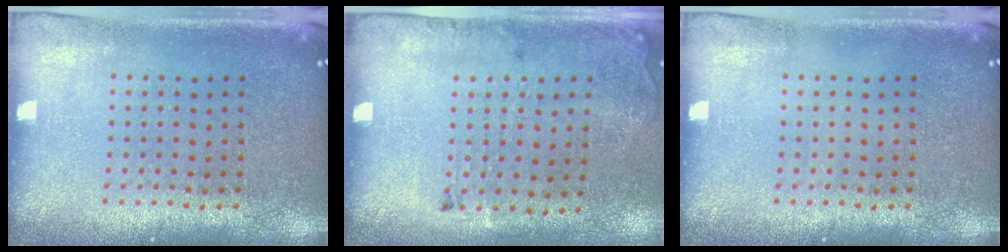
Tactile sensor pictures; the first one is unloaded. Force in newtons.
{"total": 1.9, "press": 1.3, "slide": 1.4}
{"total": 0.0}